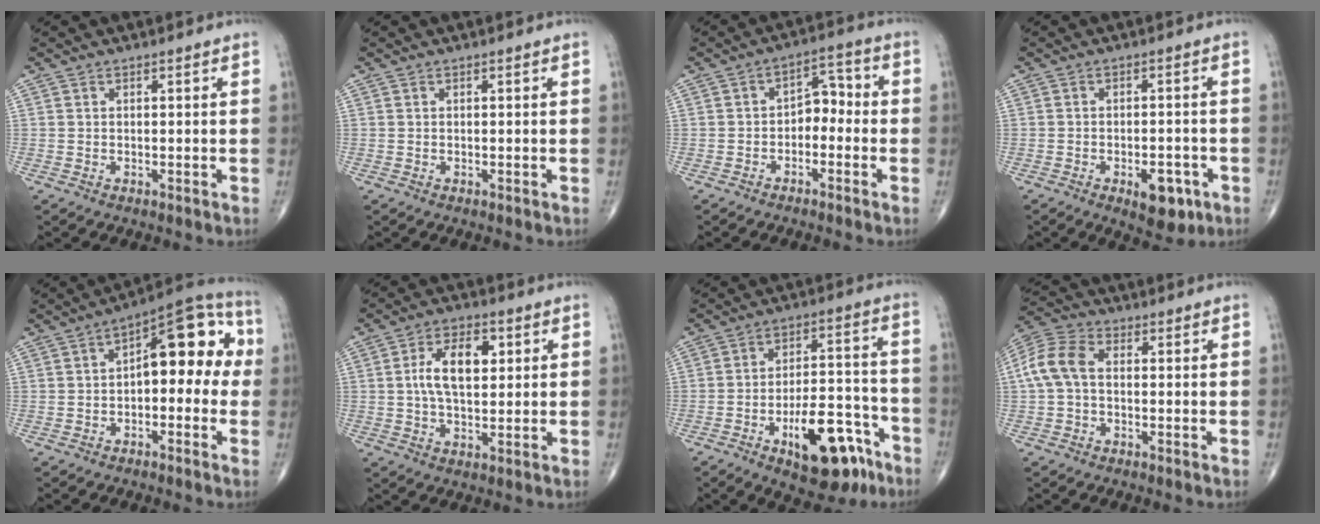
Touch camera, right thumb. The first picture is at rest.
{"total": 0.0}
{"total": 5.6, "force": [-1.5, 3.8, 3.9], "torque": [-0.034, 0.039, -0.037]}
{"total": 7.0, "force": [-3.2, 3.4, 5.2], "torque": [-0.055, 0.010, -0.037]}
{"total": 13.9, "force": [0.7, 7.1, 11.9], "torque": [-0.119, 0.044, -0.005]}
{"total": 9.4, "force": [1.8, 5.1, 7.7], "torque": [-0.125, 0.006, 0.029]}
{"total": 16.7, "force": [-8.6, 7.3, 12.3], "torque": [-0.154, 0.062, -0.120]}
{"total": 8.2, "force": [0.1, 5.3, 6.2], "torque": [-0.134, 0.024, -0.006]}